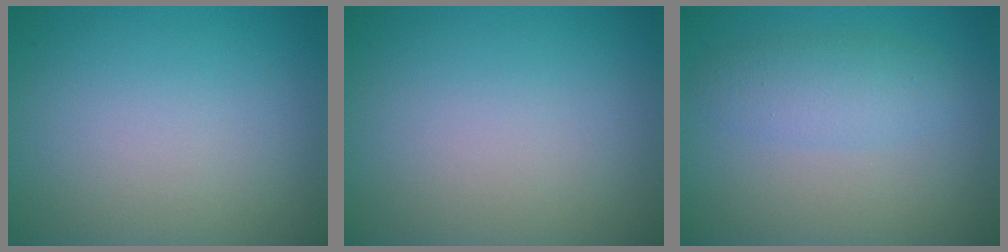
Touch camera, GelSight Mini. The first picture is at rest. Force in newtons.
{"total": 0.0}
{"total": 2.8, "press": 2.8, "slide": 0.0}